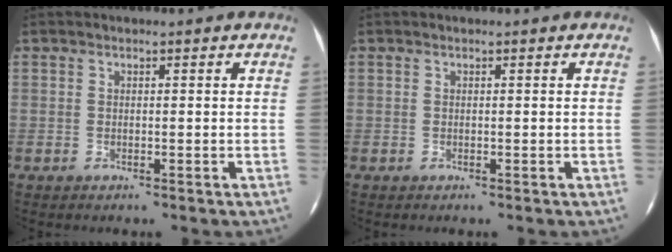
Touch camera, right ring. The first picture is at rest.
{"total": 0.0}